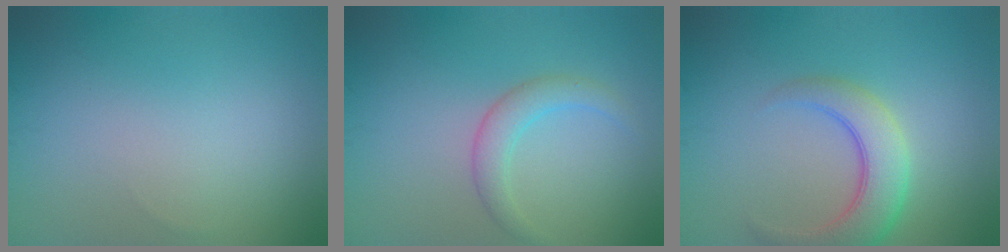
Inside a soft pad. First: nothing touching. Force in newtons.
{"total": 2.4, "press": 2.4, "slide": 0.1}
{"total": 5.0, "press": 5.0, "slide": 0.4}